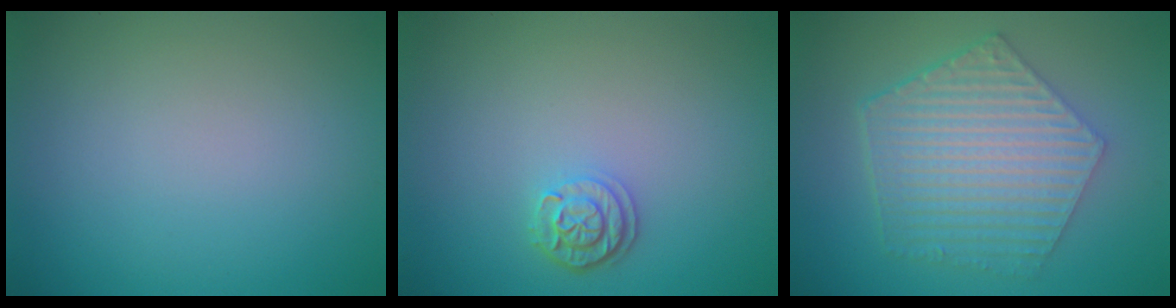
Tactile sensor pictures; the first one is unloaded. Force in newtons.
{"total": 2.2, "press": 1.9, "slide": 1.1}
{"total": 6.9, "press": 5.0, "slide": 4.8}